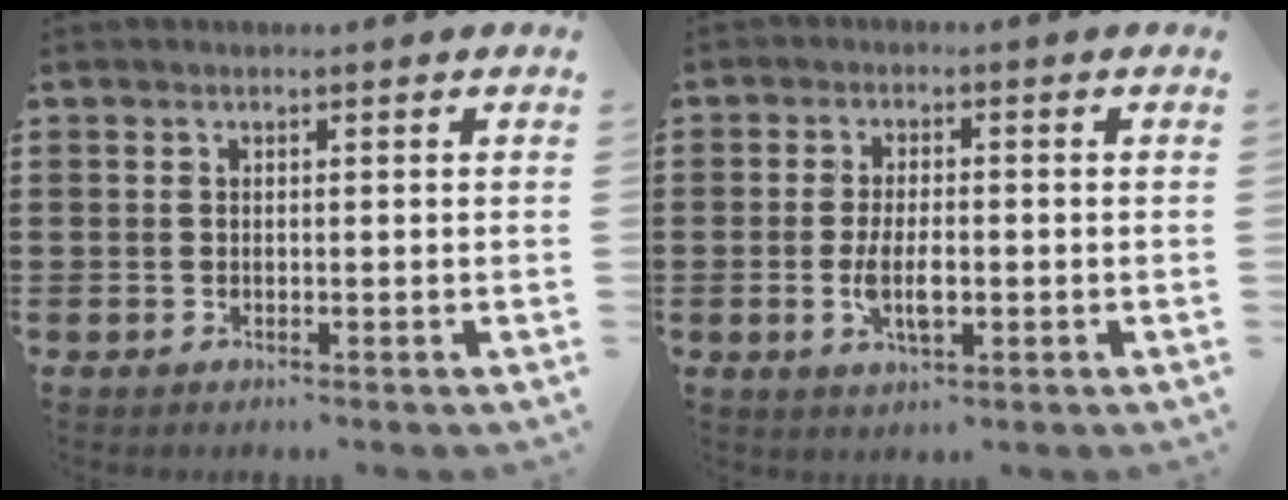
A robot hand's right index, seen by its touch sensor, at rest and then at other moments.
{"total": 5.4, "force": [-1.2, 2.1, 4.9], "torque": [-0.097, -0.001, -0.023]}